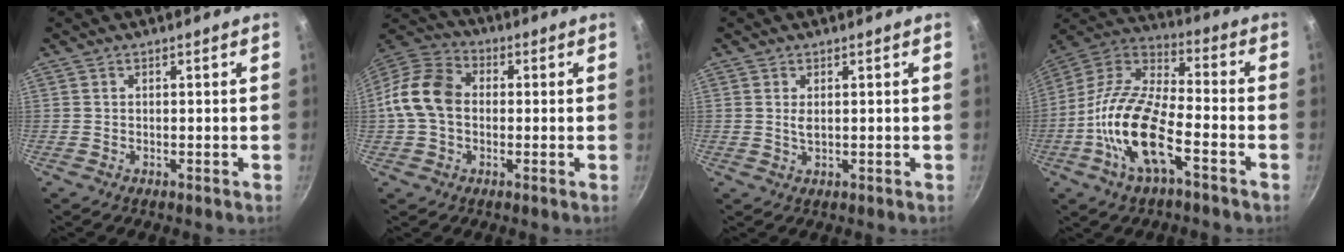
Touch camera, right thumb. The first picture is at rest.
{"total": 11.8, "force": [-0.1, 8.9, 7.8], "torque": [-0.126, 0.028, -0.022]}
{"total": 1.8, "force": [0.4, 0.9, 1.5], "torque": [-0.029, -0.002, 0.009]}
{"total": 18.0, "force": [-6.8, 7.3, 15.0], "torque": [-0.285, 0.044, -0.149]}